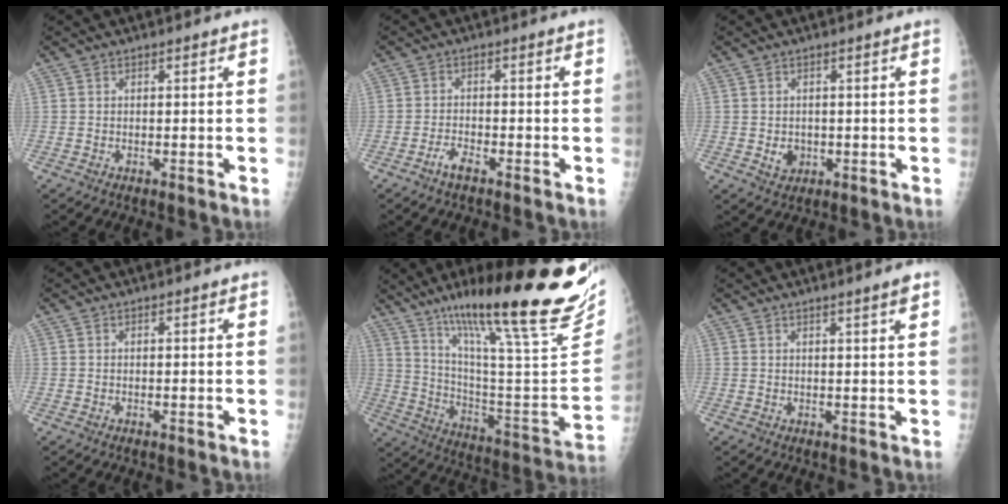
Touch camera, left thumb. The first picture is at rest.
{"total": 2.7, "force": [-2.0, 0.9, 1.6], "torque": [-0.037, 0.011, -0.040]}
{"total": 3.0, "force": [-0.4, 2.6, 1.5], "torque": [-0.011, 0.000, 0.003]}
{"total": 0.0}
{"total": 33.2, "force": [22.6, 5.5, 23.8], "torque": [-0.323, -0.094, 0.342]}
{"total": 2.1, "force": [1.4, -0.3, 1.5], "torque": [-0.021, -0.011, 0.022]}